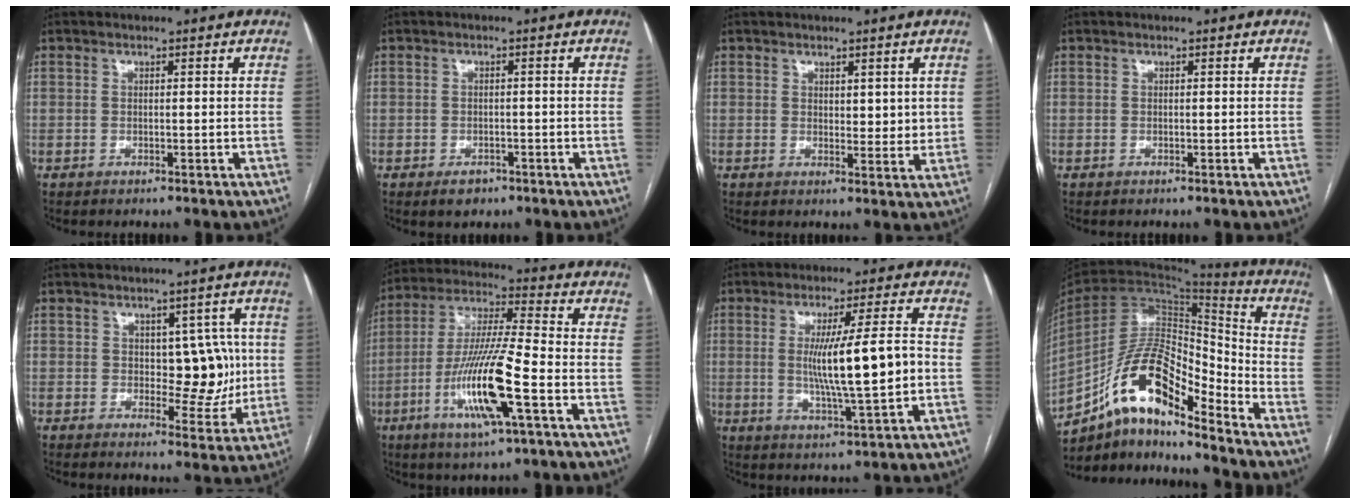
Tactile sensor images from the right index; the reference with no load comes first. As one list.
[{"total": 2.7, "force": [-1.7, 1.8, 1.1], "torque": [-0.013, 0.002, -0.019]}, {"total": 3.3, "force": [1.4, 1.7, 2.4], "torque": [-0.028, -0.010, 0.023]}, {"total": 0.0}, {"total": 7.8, "force": [0.5, 4.6, 6.4], "torque": [-0.067, 0.014, 0.020]}, {"total": 15.2, "force": [-5.4, 0.9, 14.2], "torque": [-0.284, -0.011, -0.100]}, {"total": 11.5, "force": [-0.5, 0.0, 11.5], "torque": [-0.194, -0.007, -0.006]}, {"total": 15.2, "force": [-10.7, 4.2, 10.1], "torque": [-0.186, 0.039, -0.189]}]